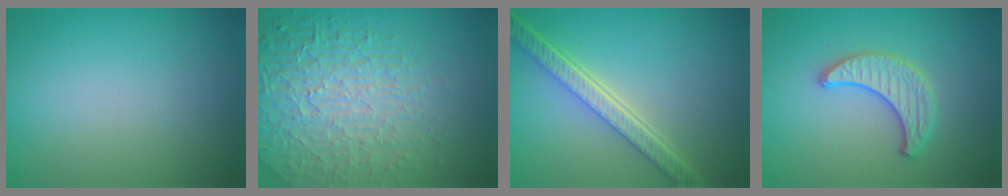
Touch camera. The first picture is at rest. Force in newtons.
{"total": 8.4, "press": 5.7, "slide": 6.2}
{"total": 5.4, "press": 4.1, "slide": 3.4}
{"total": 3.0, "press": 2.8, "slide": 0.9}